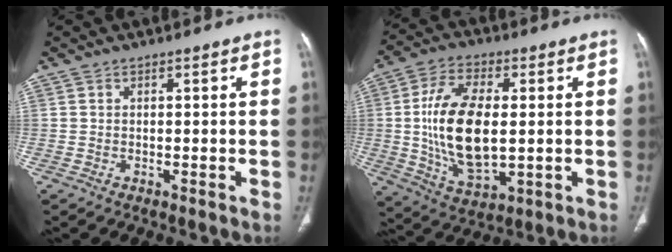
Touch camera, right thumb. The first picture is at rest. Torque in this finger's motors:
{"motor_torque": [2.43, 2.58, 1.77, 0.04, 0.64]}